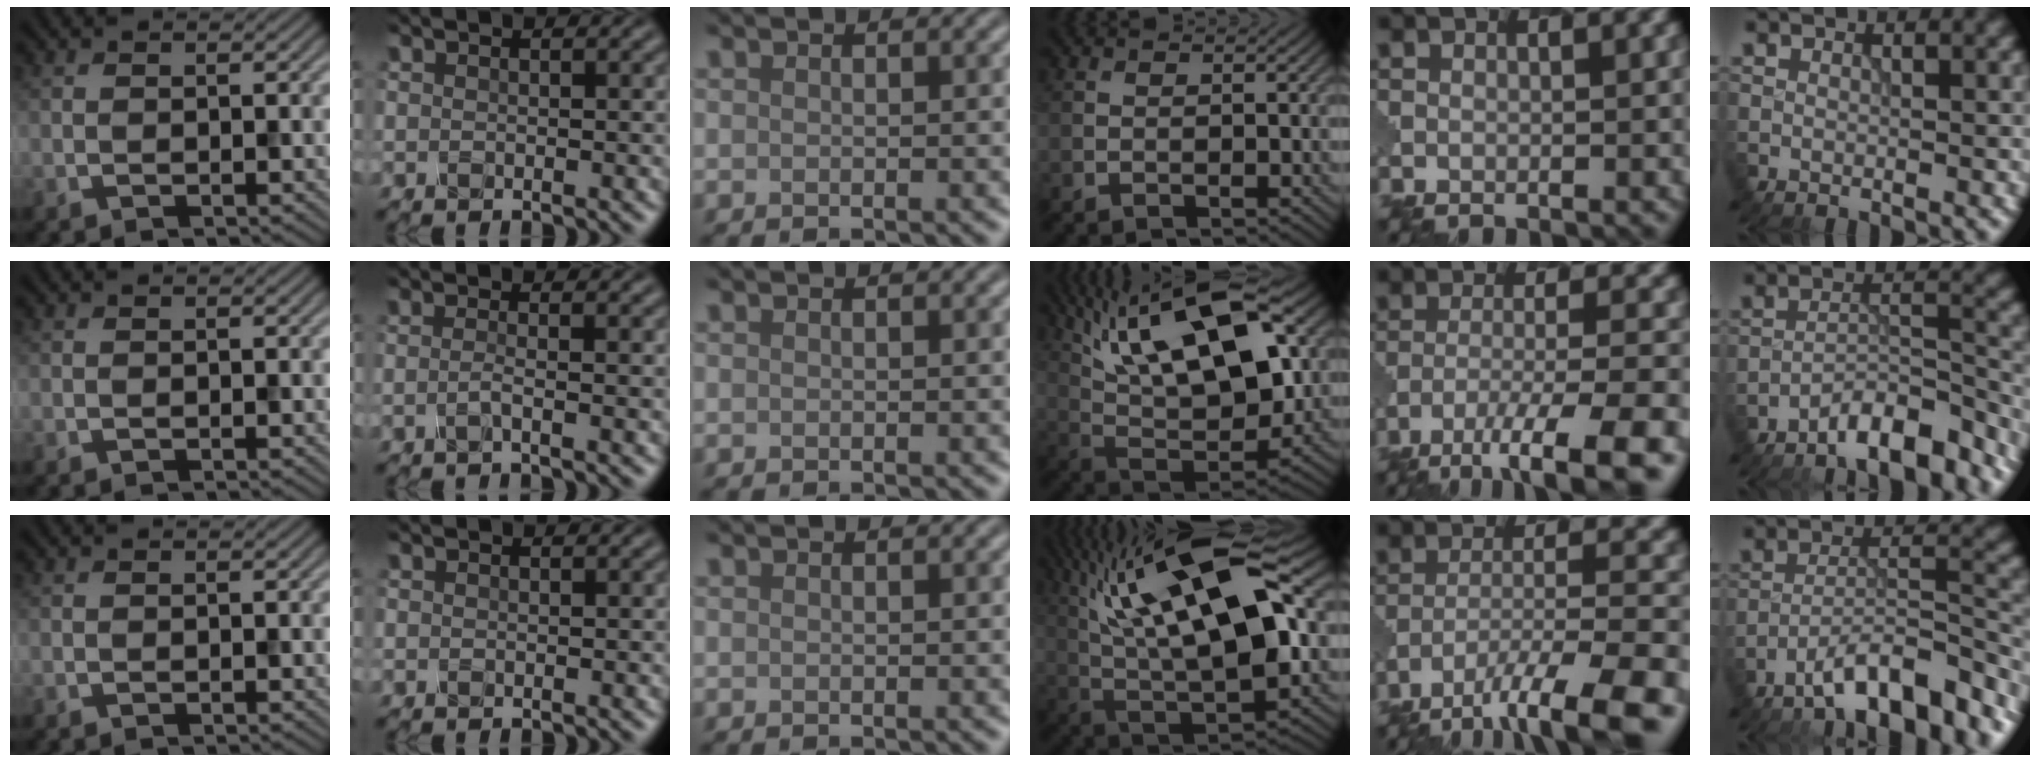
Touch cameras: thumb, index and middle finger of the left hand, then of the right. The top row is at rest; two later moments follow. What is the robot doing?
{"motion": "twist", "object": "rubiks cube"}